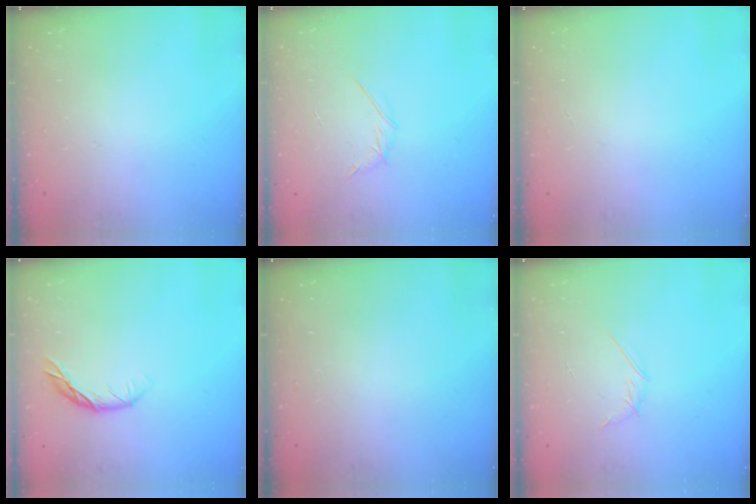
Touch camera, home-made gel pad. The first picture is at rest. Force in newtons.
{"total": 3.6, "press": 3.4, "slide": 0.9}
{"total": 0.0}
{"total": 7.8, "press": 7.8, "slide": 0.7}
{"total": 0.0}
{"total": 2.9, "press": 2.8, "slide": 0.8}